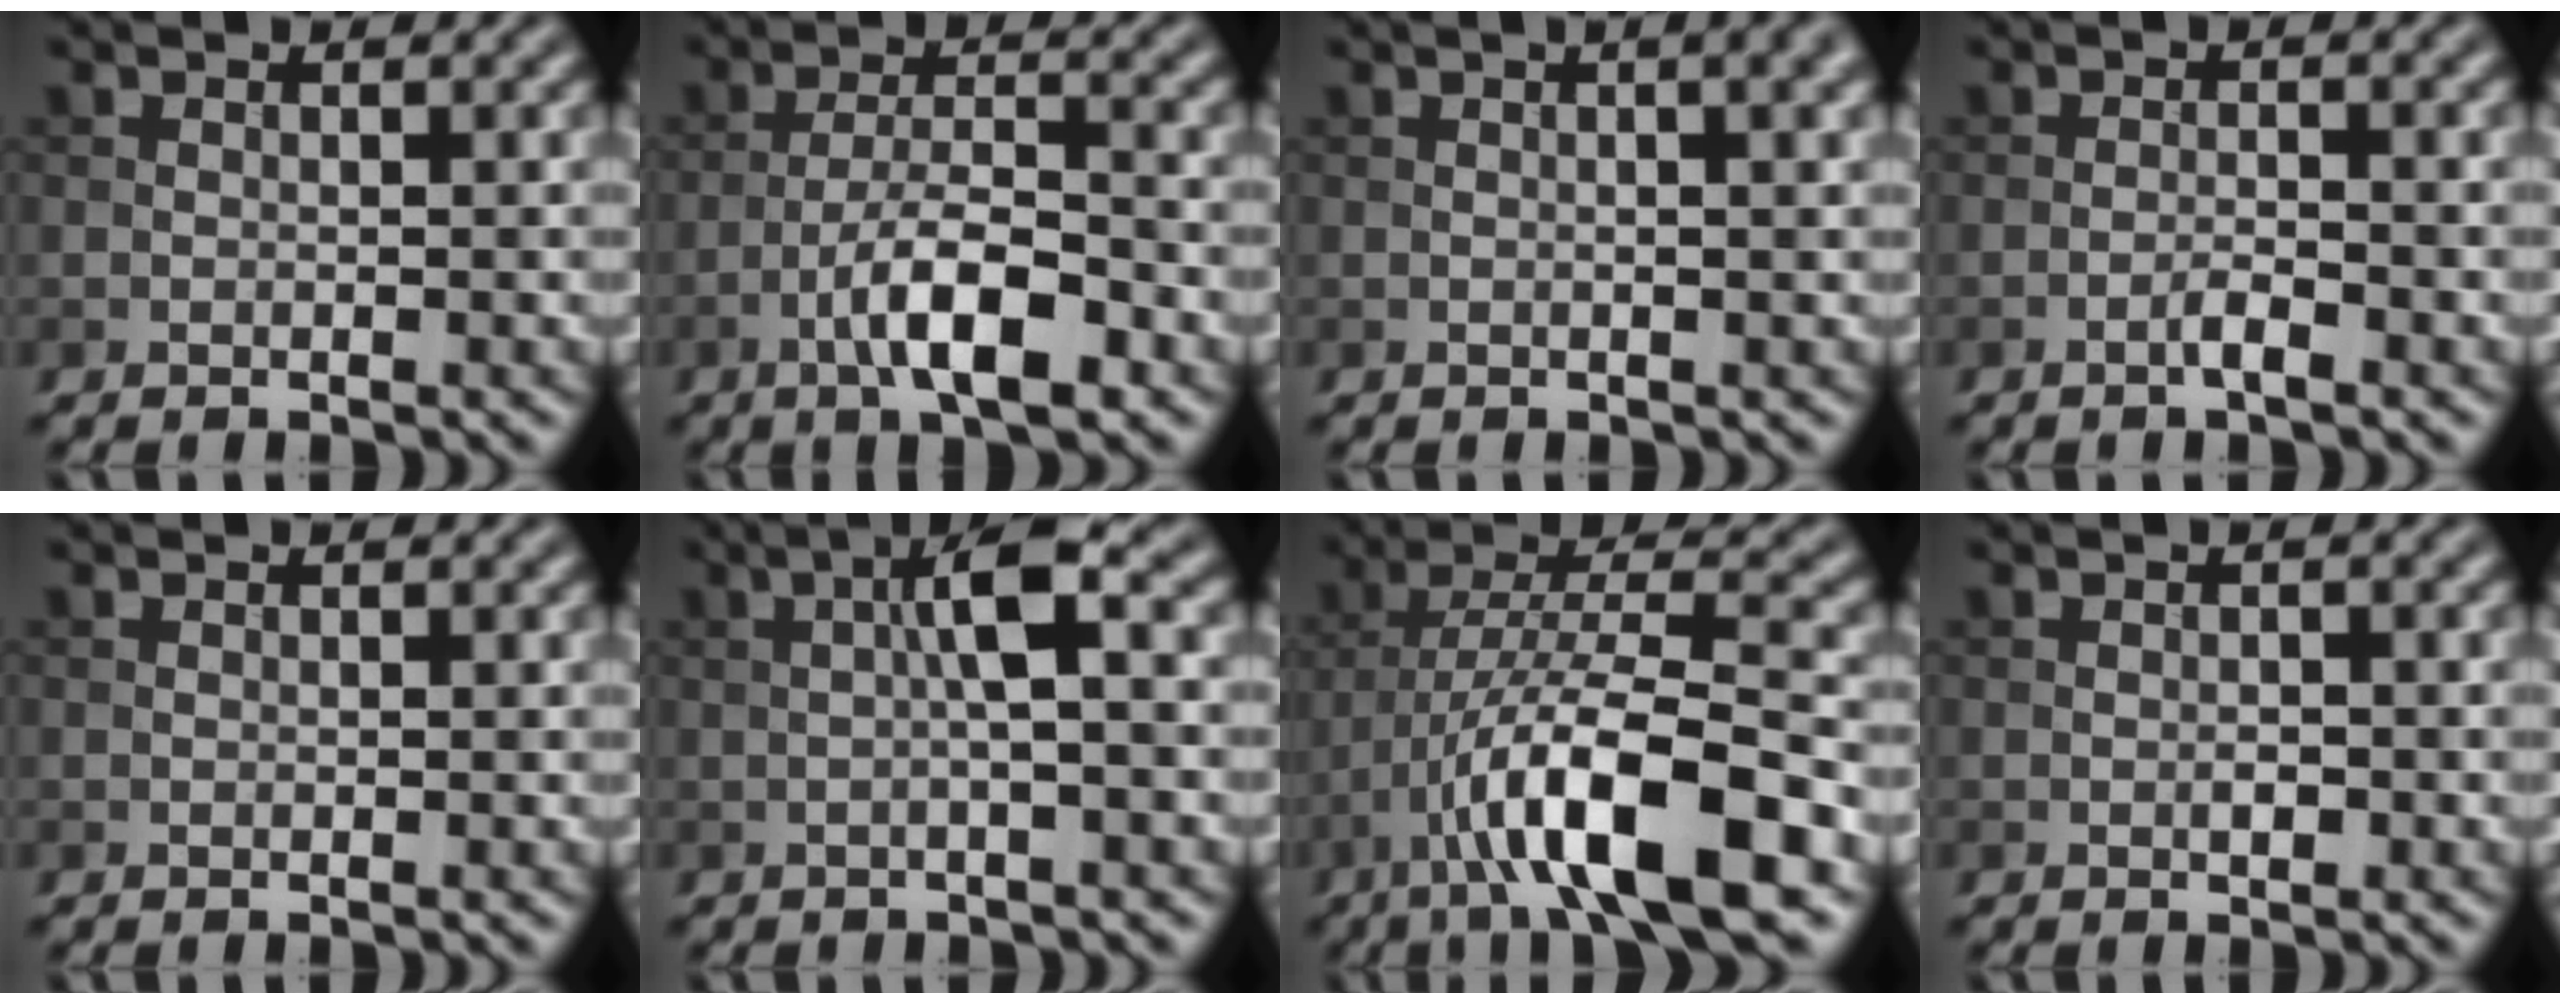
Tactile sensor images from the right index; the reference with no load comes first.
{"total": 6.4, "force": [-3.0, 1.7, 5.3], "torque": [-0.095, 0.008, -0.056]}
{"total": 6.8, "force": [2.4, 3.1, 5.5], "torque": [-0.026, 0.039, -0.004]}
{"total": 1.5, "force": [-0.9, 0.1, 1.3], "torque": [-0.024, 0.005, -0.019]}
{"total": 0.0}
{"total": 4.8, "force": [0.5, 0.8, 4.7], "torque": [-0.079, 0.017, 0.003]}
{"total": 11.4, "force": [-5.6, 2.5, 9.6], "torque": [-0.162, 0.017, -0.100]}
{"total": 1.0, "force": [-0.3, 0.5, 0.9], "torque": [-0.013, 0.001, -0.005]}